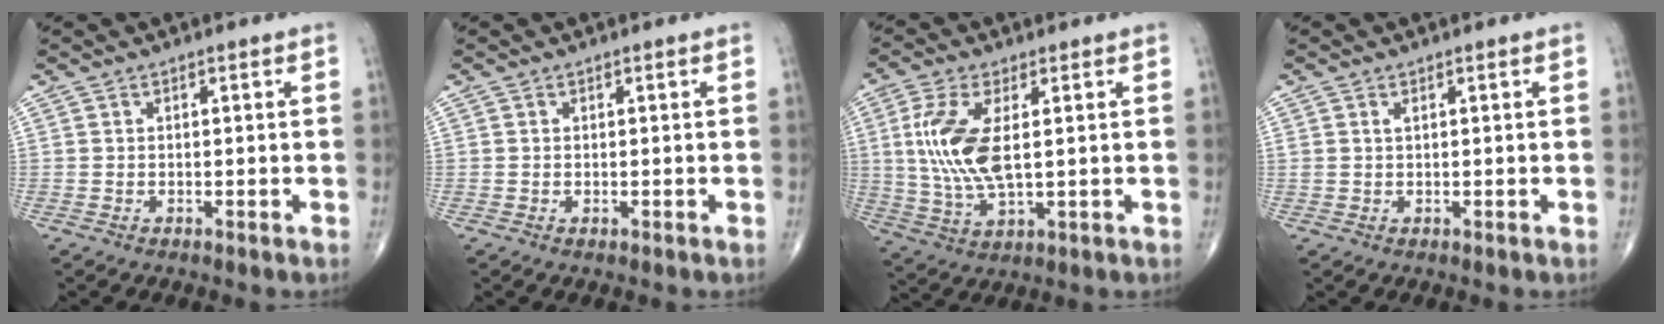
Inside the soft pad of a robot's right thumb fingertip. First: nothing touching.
{"total": 0.0}
{"total": 11.4, "force": [1.7, 4.6, 10.2], "torque": [-0.231, -0.009, 0.040]}
{"total": 0.7, "force": [0.3, 0.2, 0.5], "torque": [-0.013, 0.007, 0.009]}